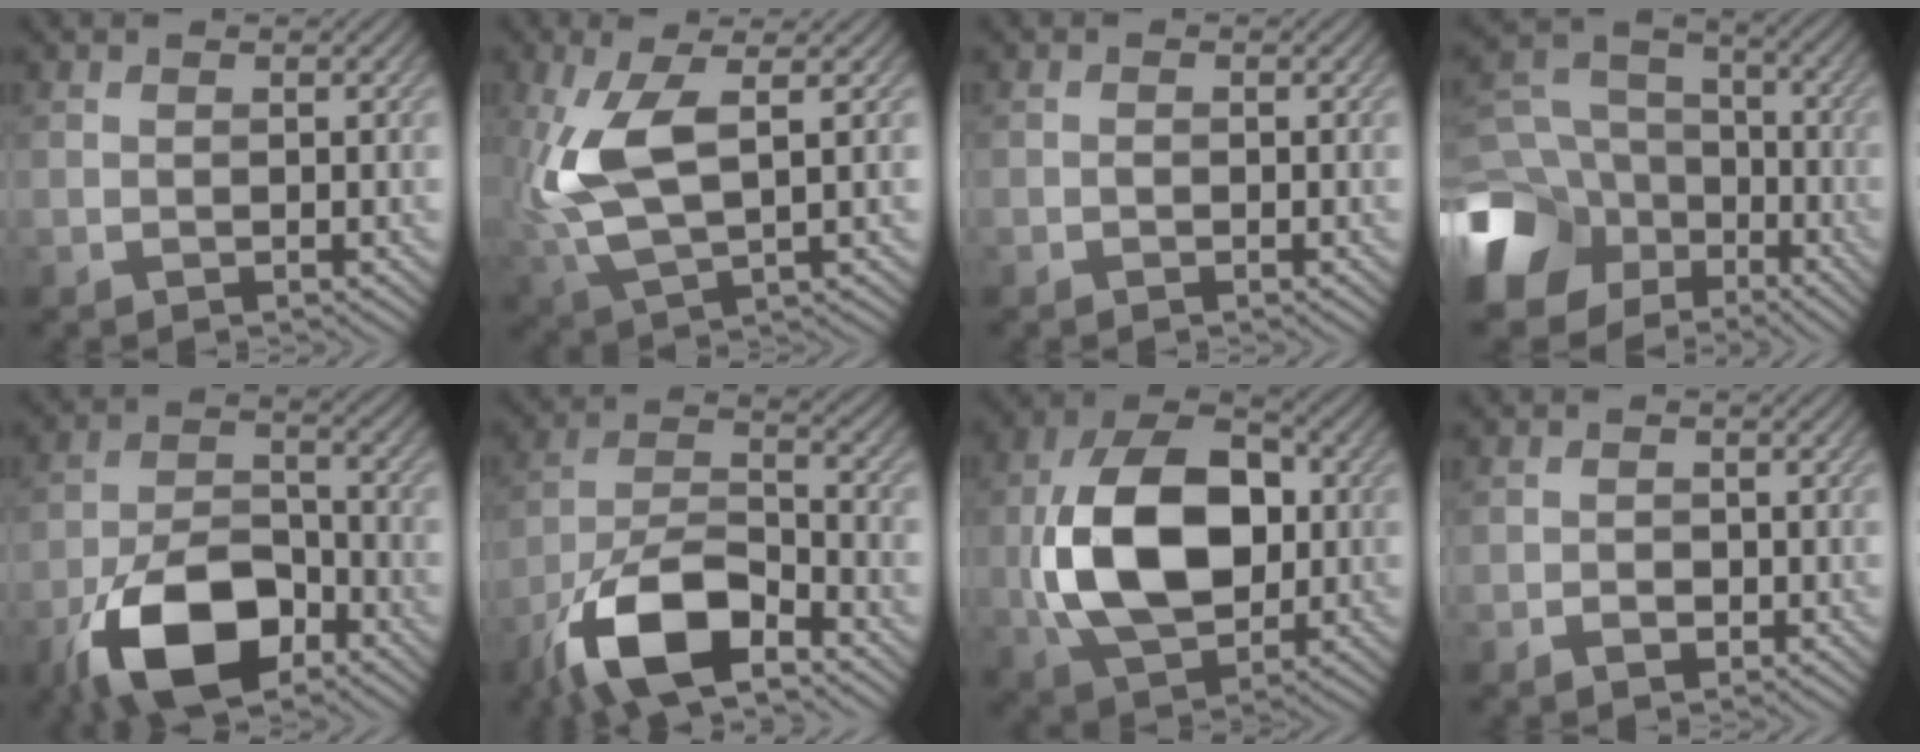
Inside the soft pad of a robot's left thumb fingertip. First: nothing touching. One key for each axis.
{"total": 9.9, "fx": 1.5, "fy": 3.8, "fz": 9.0, "tx": -0.213, "ty": 0.000, "tz": 0.030}
{"total": 0.6, "fx": -0.3, "fy": 0.4, "fz": 0.3, "tx": -0.004, "ty": 0.000, "tz": -0.007}
{"total": 14.9, "fx": -7.4, "fy": 11.4, "fz": 6.2, "tx": -0.211, "ty": -0.029, "tz": -0.126}
{"total": 13.0, "fx": -7.3, "fy": 6.7, "fz": 8.5, "tx": -0.172, "ty": -0.010, "tz": -0.142}
{"total": 12.7, "fx": -7.9, "fy": 5.2, "fz": 8.5, "tx": -0.163, "ty": -0.006, "tz": -0.165}
{"total": 14.7, "fx": -0.3, "fy": 9.5, "fz": 11.2, "tx": -0.230, "ty": 0.010, "tz": -0.013}
{"total": 1.4, "fx": -0.6, "fy": 1.0, "fz": 0.7, "tx": -0.009, "ty": -0.004, "tz": -0.012}